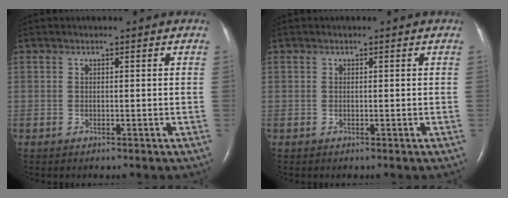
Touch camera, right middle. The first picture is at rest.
{"total": 0.0}